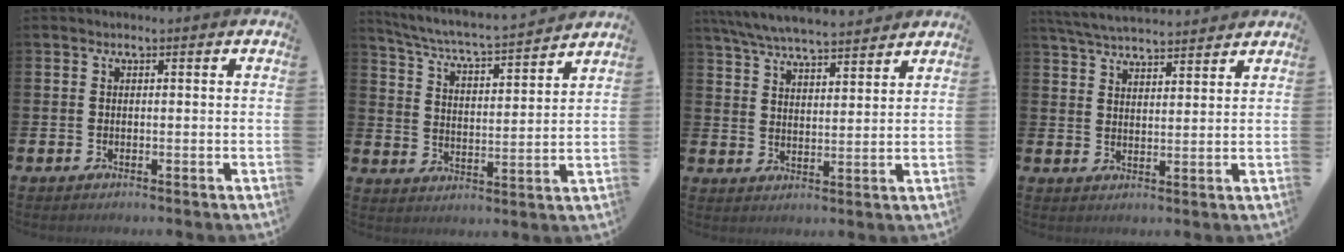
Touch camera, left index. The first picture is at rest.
{"total": 5.5, "force": [5.2, -0.1, 1.6], "torque": [-0.061, -0.047, 0.085]}
{"total": 6.6, "force": [6.4, 0.6, 1.5], "torque": [-0.058, -0.030, 0.117]}
{"total": 5.2, "force": [5.1, 0.5, 0.9], "torque": [-0.040, -0.023, 0.093]}